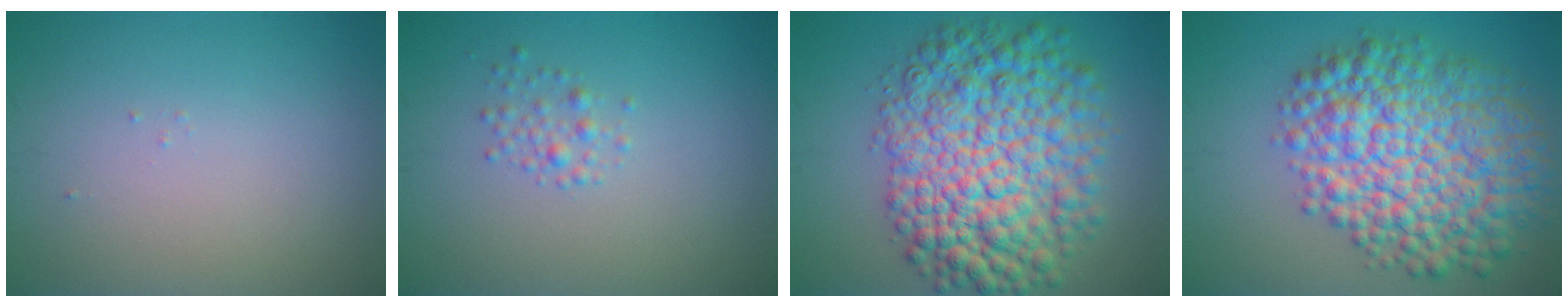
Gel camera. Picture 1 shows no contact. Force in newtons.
{"total": 1.3, "press": 1.3, "slide": 0.0}
{"total": 11.6, "press": 11.6, "slide": 0.2}
{"total": 11.6, "press": 11.6, "slide": 0.3}